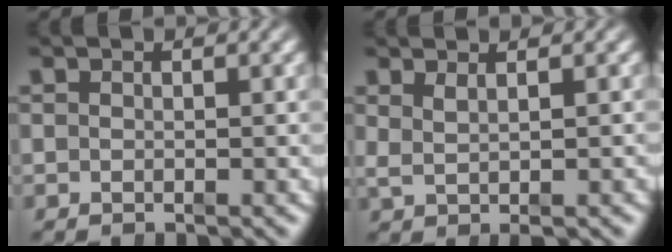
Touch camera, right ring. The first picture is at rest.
{"total": 1.4, "force": [0.8, -0.3, 1.1], "torque": [-0.013, 0.000, 0.022]}